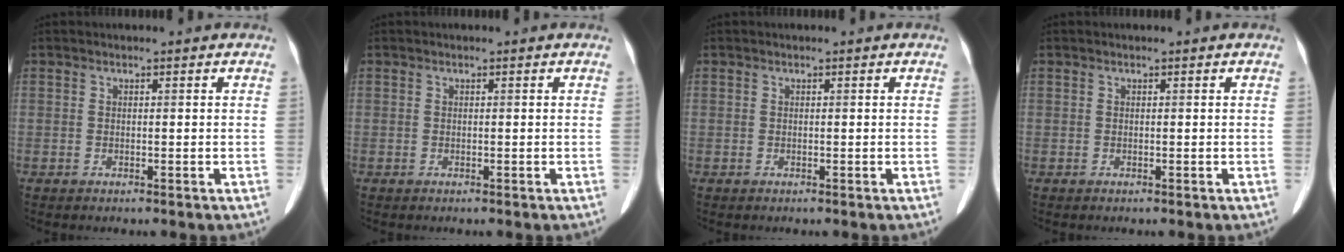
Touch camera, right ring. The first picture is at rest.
{"total": 0.0}
{"total": 0.0}
{"total": 0.0}